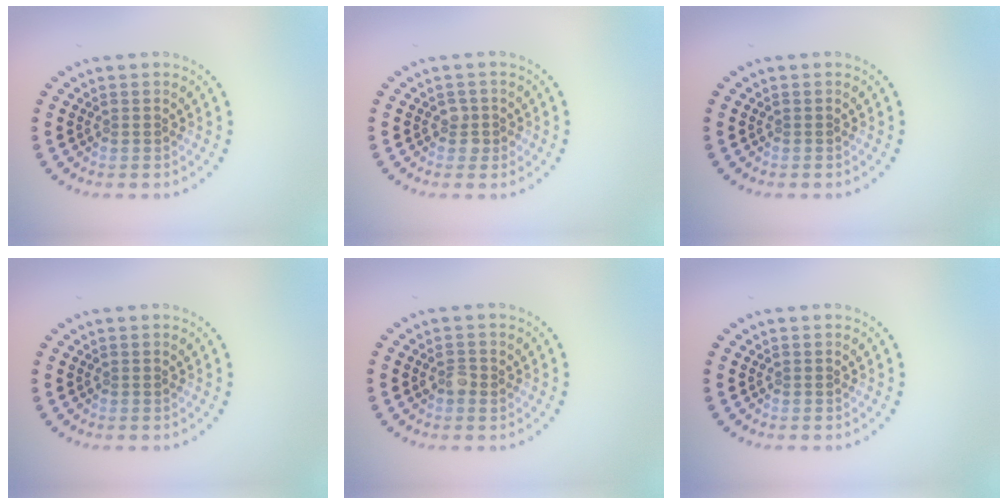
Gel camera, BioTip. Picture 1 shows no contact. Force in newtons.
{"total": 1.2, "press": 1.1, "slide": 0.4}
{"total": 0.0}
{"total": 0.0}
{"total": 1.4, "press": 1.4, "slide": 0.1}
{"total": 0.0}